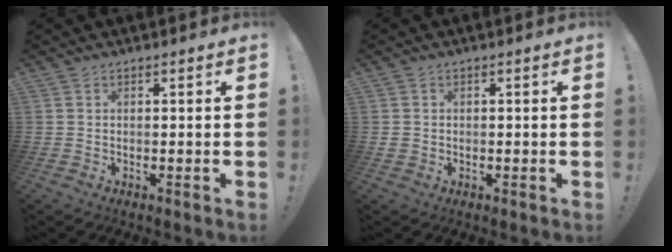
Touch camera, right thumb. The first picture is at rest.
{"total": 1.1, "force": [0.0, 1.1, 0.4], "torque": [-0.007, 0.003, 0.000]}